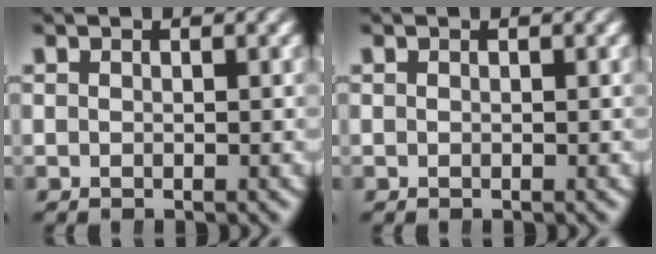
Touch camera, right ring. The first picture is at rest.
{"total": 0.0}